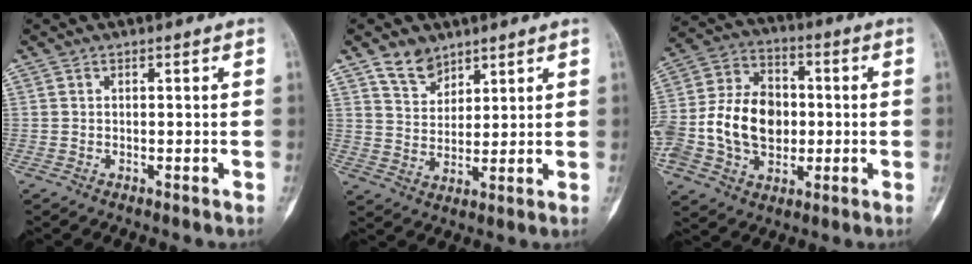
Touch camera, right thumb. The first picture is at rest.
{"total": 6.3, "force": [4.5, 3.9, 2.0], "torque": [-0.009, -0.033, 0.090]}
{"total": 19.2, "force": [-2.1, 14.2, 12.7], "torque": [-0.233, 0.030, -0.030]}